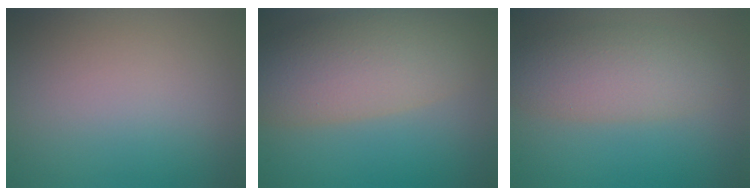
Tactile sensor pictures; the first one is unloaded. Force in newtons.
{"total": 7.6, "press": 7.6, "slide": 0.4}
{"total": 5.0, "press": 5.0, "slide": 0.3}